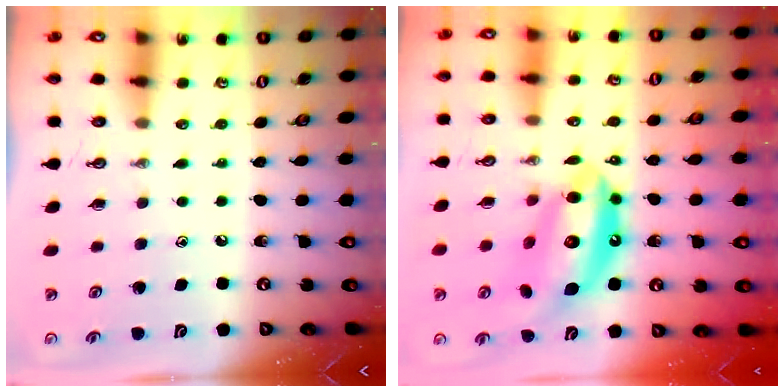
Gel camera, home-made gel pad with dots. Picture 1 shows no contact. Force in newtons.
{"total": 15.5, "press": 15.5, "slide": 1.3}